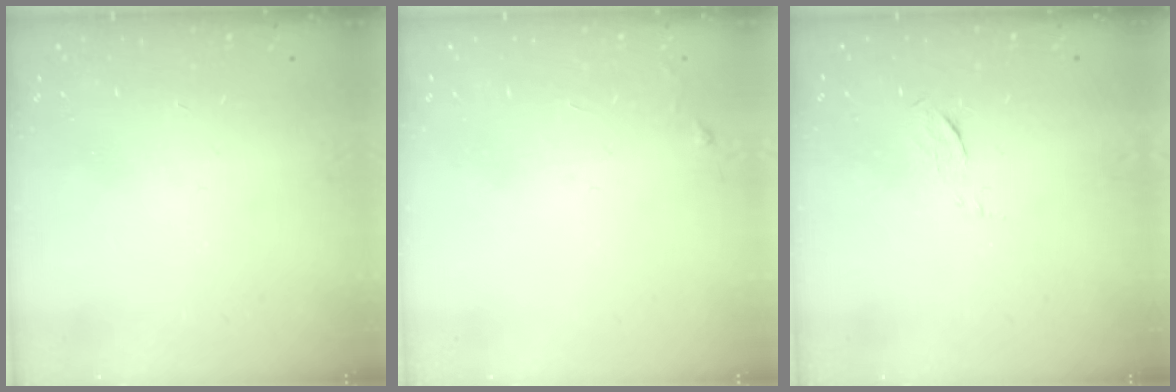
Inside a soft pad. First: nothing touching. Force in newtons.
{"total": 3.5, "press": 3.4, "slide": 0.5}
{"total": 4.2, "press": 4.1, "slide": 1.1}